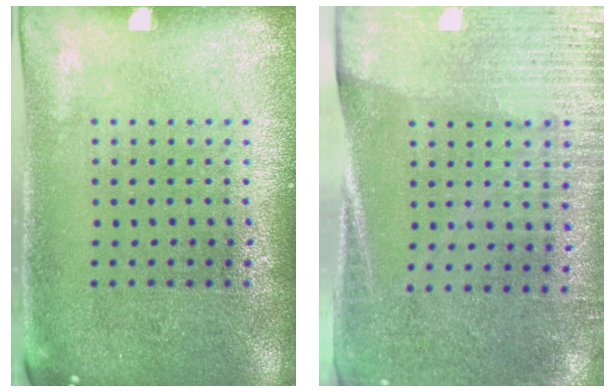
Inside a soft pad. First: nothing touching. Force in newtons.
{"total": 3.1, "press": 2.8, "slide": 1.3}